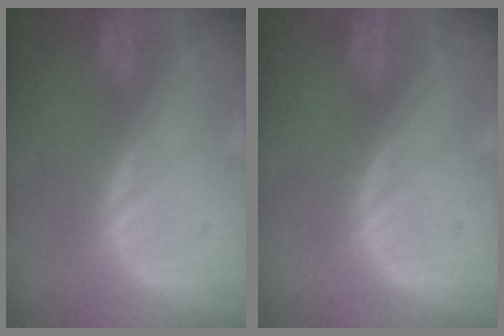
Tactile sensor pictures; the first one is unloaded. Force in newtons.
{"total": 0.0}